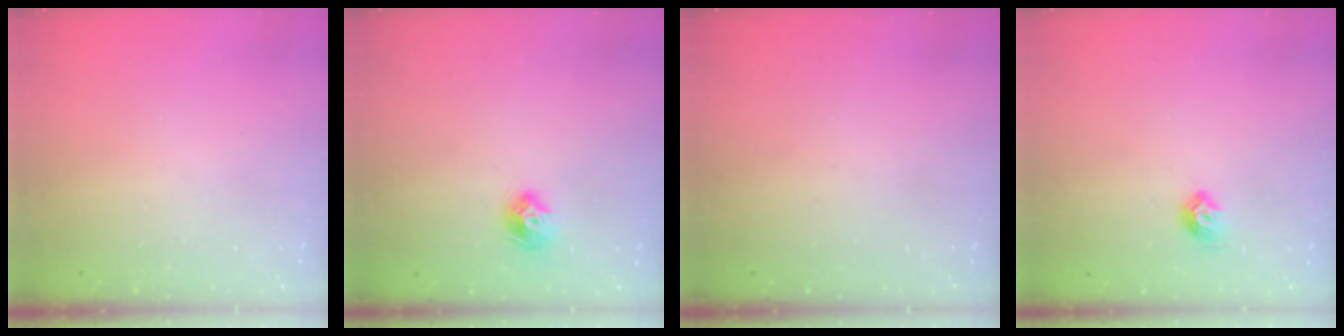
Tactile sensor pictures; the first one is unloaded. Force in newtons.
{"total": 8.7, "press": 8.7, "slide": 0.4}
{"total": 0.0}
{"total": 6.6, "press": 6.6, "slide": 0.9}